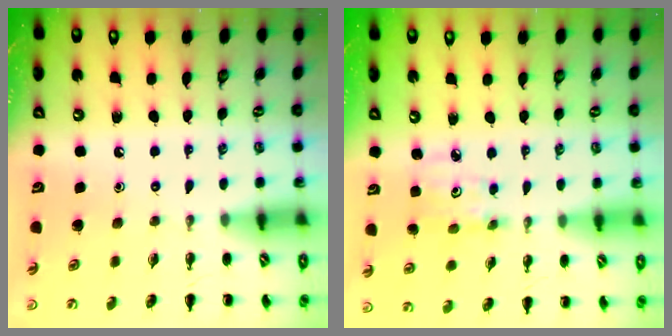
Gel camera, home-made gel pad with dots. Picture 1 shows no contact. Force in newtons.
{"total": 2.8, "press": 2.8, "slide": 0.4}